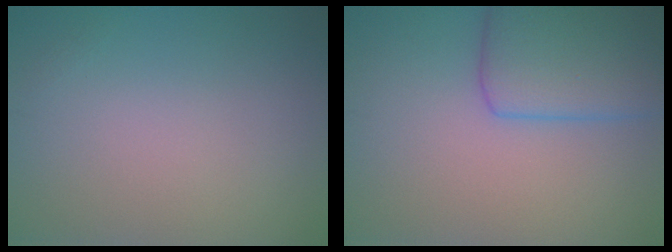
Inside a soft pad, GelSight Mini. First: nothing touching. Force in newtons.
{"total": 5.7, "press": 5.7, "slide": 0.2}